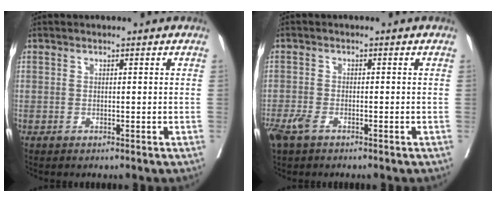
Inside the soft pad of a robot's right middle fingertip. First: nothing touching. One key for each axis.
{"total": 3.2, "fx": -2.0, "fy": 1.3, "fz": 2.1, "tx": -0.051, "ty": -0.005, "tz": -0.037}